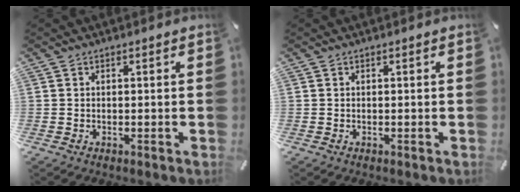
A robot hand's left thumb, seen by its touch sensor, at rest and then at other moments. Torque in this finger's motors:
{"motor_torque": [0.12, 0.40, -0.05, -0.03, 0.00]}